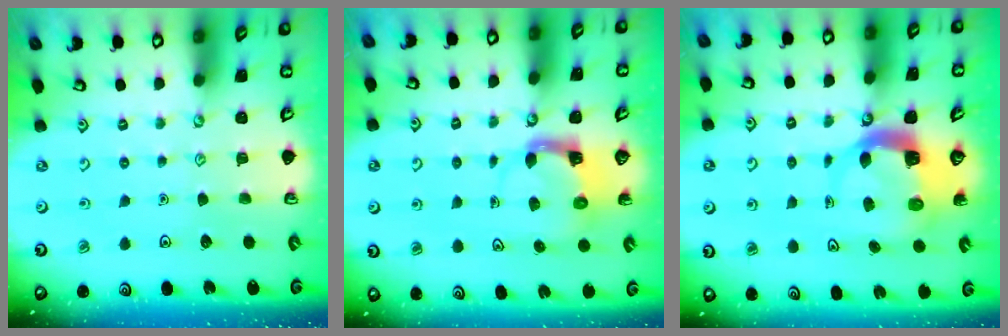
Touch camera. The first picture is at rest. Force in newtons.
{"total": 3.8, "press": 3.7, "slide": 0.6}
{"total": 5.8, "press": 5.8, "slide": 0.6}